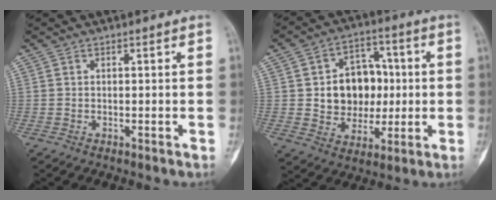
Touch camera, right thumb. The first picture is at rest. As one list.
[{"total": 13.2, "force": [0.8, 10.5, 7.9], "torque": [-0.065, 0.016, 0.021]}]